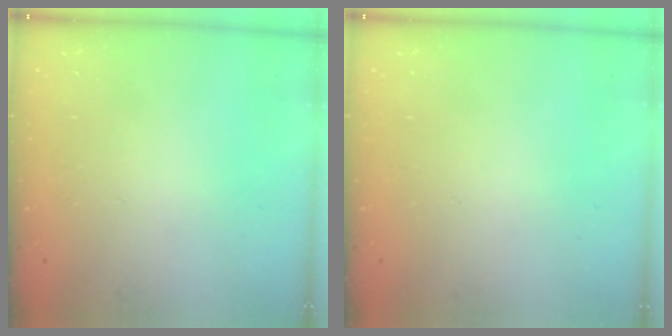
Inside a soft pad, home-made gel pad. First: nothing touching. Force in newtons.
{"total": 0.0}